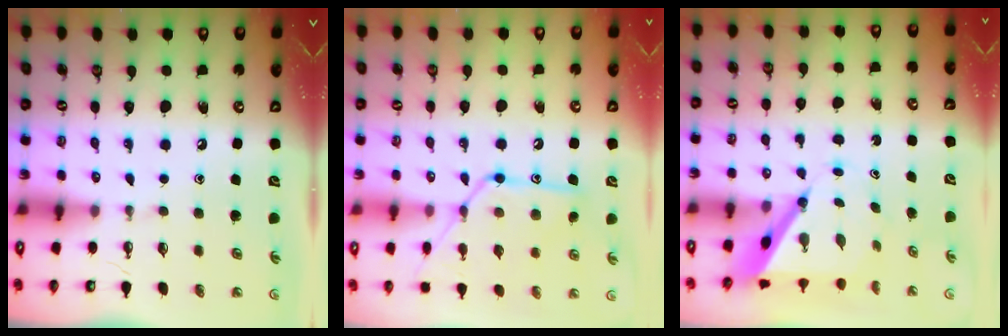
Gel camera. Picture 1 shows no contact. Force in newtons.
{"total": 14.3, "press": 14.3, "slide": 1.0}
{"total": 7.4, "press": 7.4, "slide": 0.6}